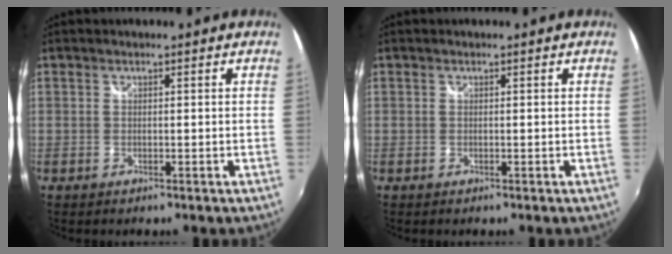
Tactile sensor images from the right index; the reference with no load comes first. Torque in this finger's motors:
{"motor_torque": [-0.03, 0.02, 0.00, 0.00]}